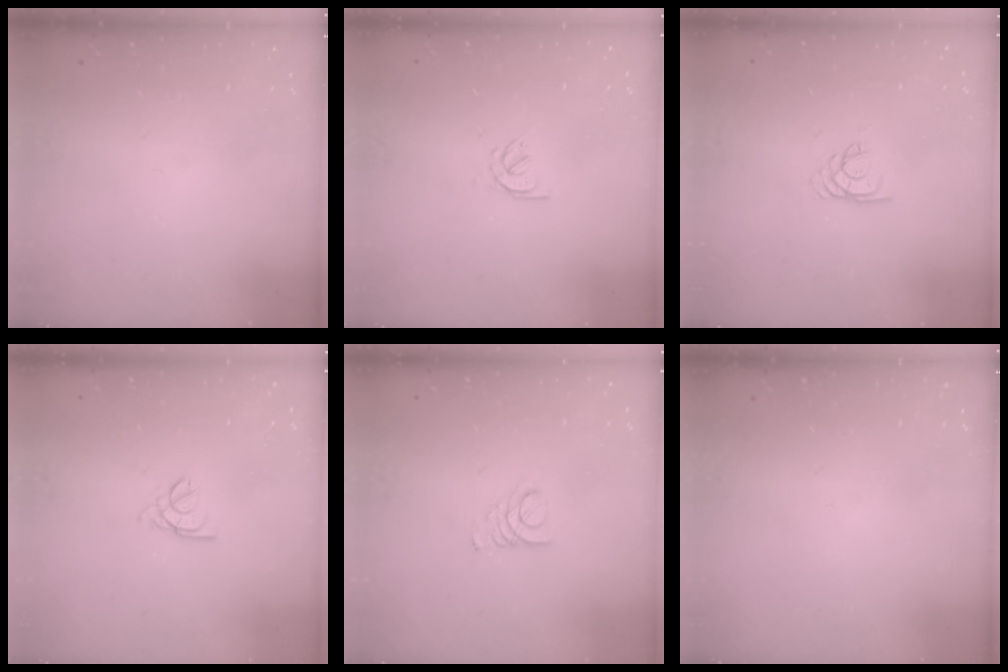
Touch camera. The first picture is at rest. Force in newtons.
{"total": 2.6, "press": 2.5, "slide": 0.7}
{"total": 1.9, "press": 1.9, "slide": 0.2}
{"total": 2.2, "press": 2.1, "slide": 0.5}
{"total": 1.9, "press": 1.9, "slide": 0.2}
{"total": 0.0}